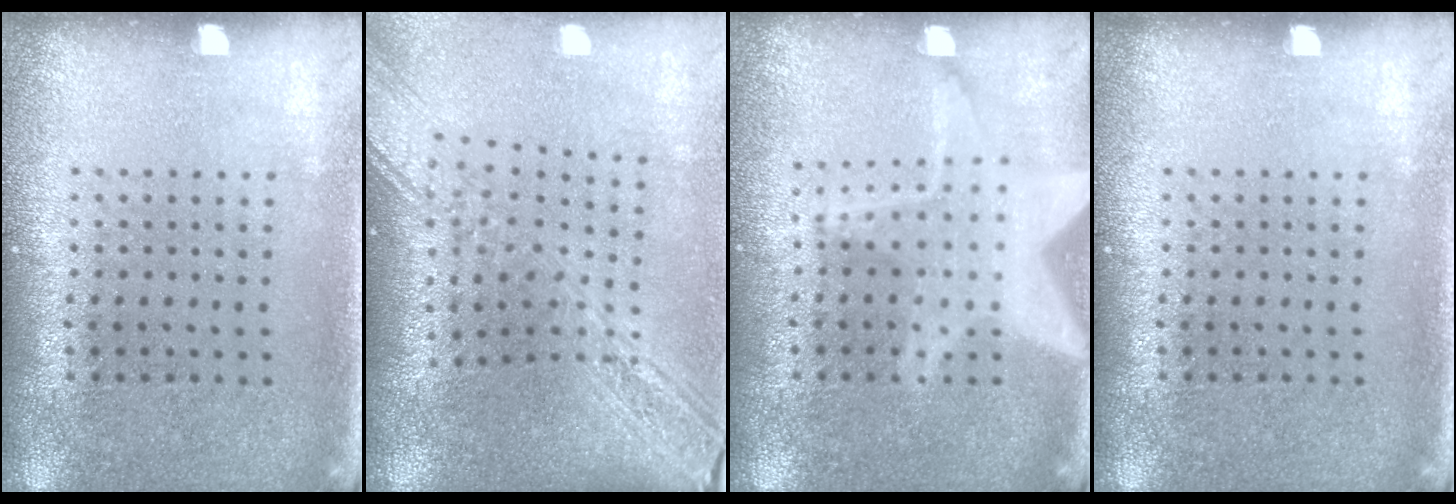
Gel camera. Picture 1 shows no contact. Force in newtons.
{"total": 2.9, "press": 2.2, "slide": 1.9}
{"total": 3.0, "press": 3.0, "slide": 0.4}
{"total": 0.0}